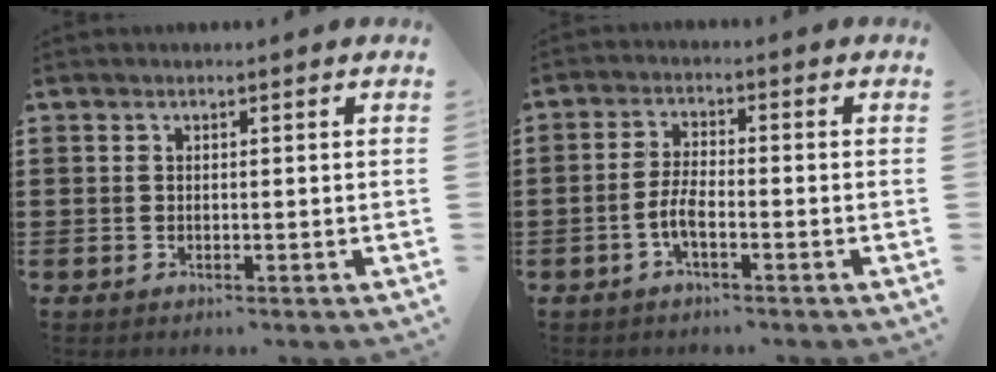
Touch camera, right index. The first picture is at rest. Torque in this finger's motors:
{"motor_torque": [-0.35, 0.38, -0.04, 0.00]}